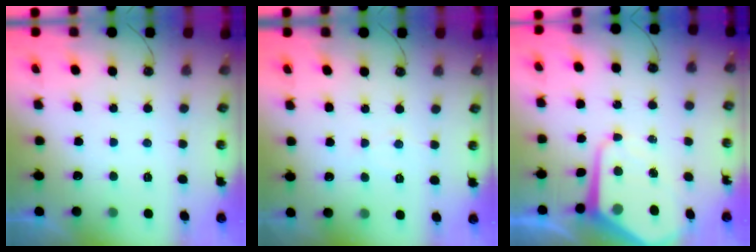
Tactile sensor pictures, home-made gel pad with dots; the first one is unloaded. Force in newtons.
{"total": 4.9, "press": 4.8, "slide": 0.7}
{"total": 9.3, "press": 9.3, "slide": 0.8}